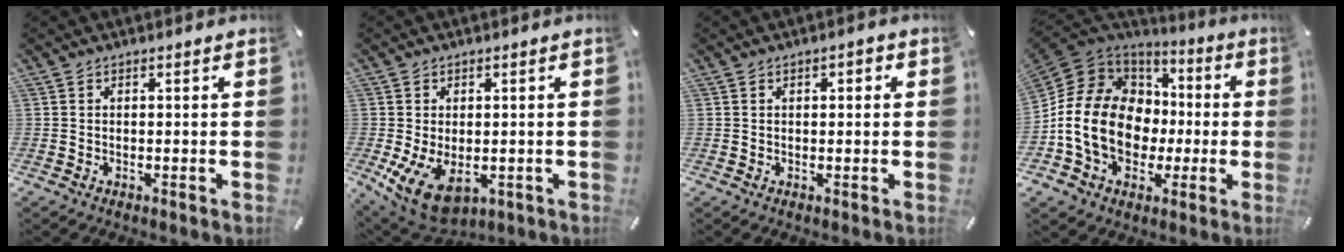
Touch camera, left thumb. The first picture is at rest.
{"total": 8.7, "force": [-1.7, 5.6, 6.5], "torque": [-0.136, -0.004, -0.024]}
{"total": 1.6, "force": [0.3, 0.9, 1.3], "torque": [-0.025, 0.007, 0.003]}
{"total": 17.8, "force": [-2.9, 14.4, 10.2], "torque": [-0.238, 0.007, -0.051]}